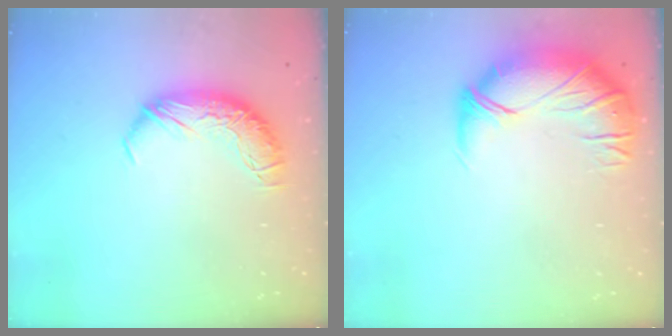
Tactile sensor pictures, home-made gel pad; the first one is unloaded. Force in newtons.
{"total": 2.7, "press": 1.3, "slide": 2.4}